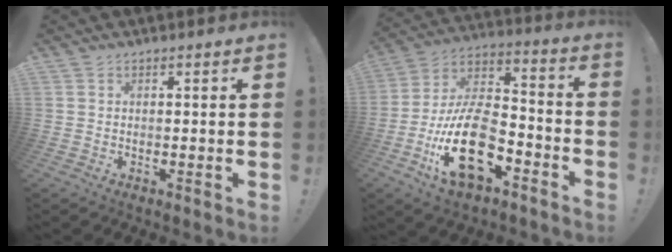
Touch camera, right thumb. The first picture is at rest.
{"total": 22.6, "force": [-9.2, 12.2, 16.7], "torque": [-0.323, 0.054, -0.147]}